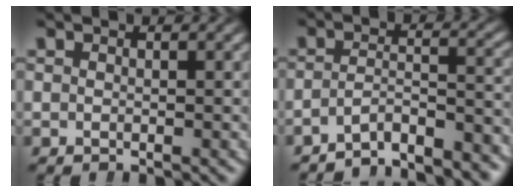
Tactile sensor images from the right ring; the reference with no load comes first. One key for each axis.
{"total": 8.4, "fx": -7.2, "fy": 3.5, "fz": 2.5, "tx": -0.038, "ty": -0.028, "tz": -0.114}